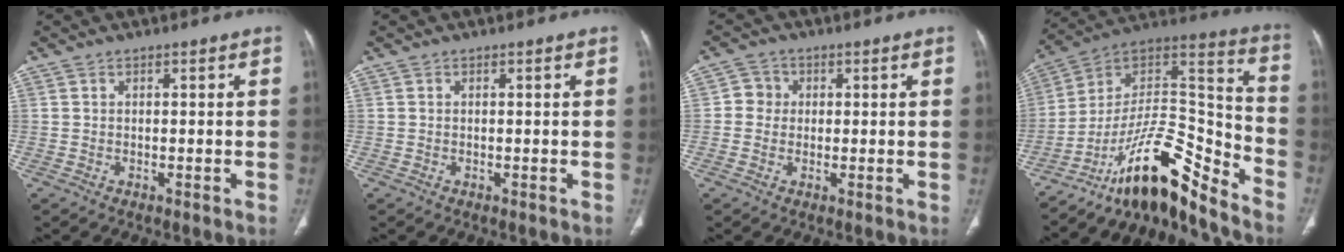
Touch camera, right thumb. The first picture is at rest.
{"total": 0.0}
{"total": 3.3, "force": [0.3, 3.2, 0.8], "torque": [0.010, 0.007, -0.001]}
{"total": 18.0, "force": [-14.6, 3.9, 9.8], "torque": [-0.129, 0.133, -0.253]}